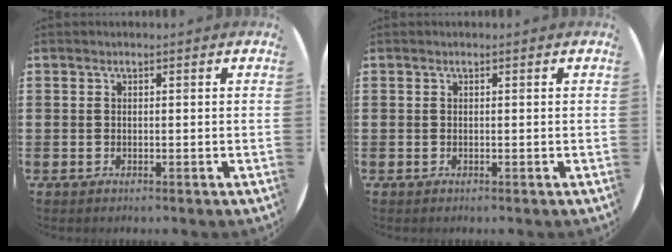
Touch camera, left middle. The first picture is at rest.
{"total": 0.0}